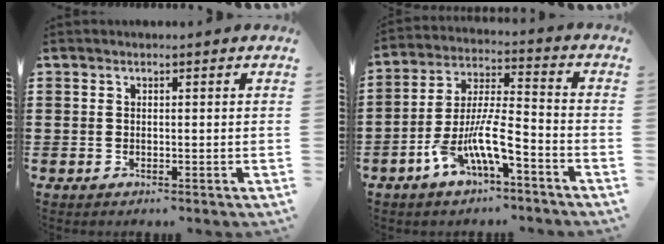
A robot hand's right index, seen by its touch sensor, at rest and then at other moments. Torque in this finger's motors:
{"motor_torque": [1.47, -0.67, 1.01, 0.21]}